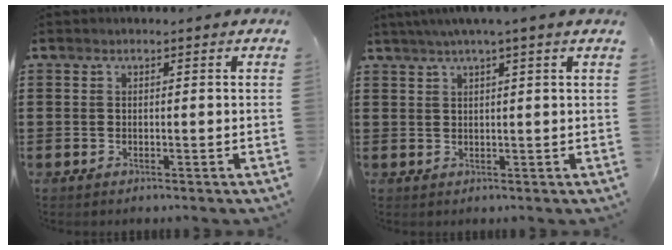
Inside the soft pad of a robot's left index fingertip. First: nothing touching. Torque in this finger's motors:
{"motor_torque": [2.14, 0.00, 0.49, 0.13]}